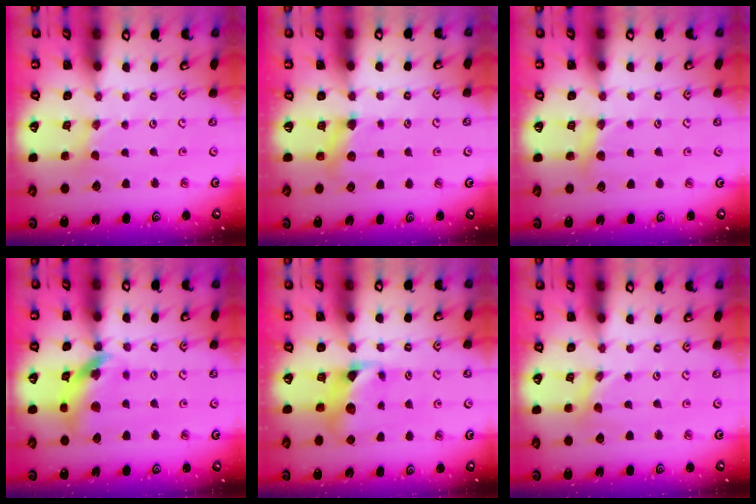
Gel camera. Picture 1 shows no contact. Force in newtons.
{"total": 5.2, "press": 5.1, "slide": 0.6}
{"total": 5.4, "press": 5.4, "slide": 0.5}
{"total": 13.8, "press": 13.7, "slide": 1.7}
{"total": 6.9, "press": 6.8, "slide": 0.6}
{"total": 0.0}